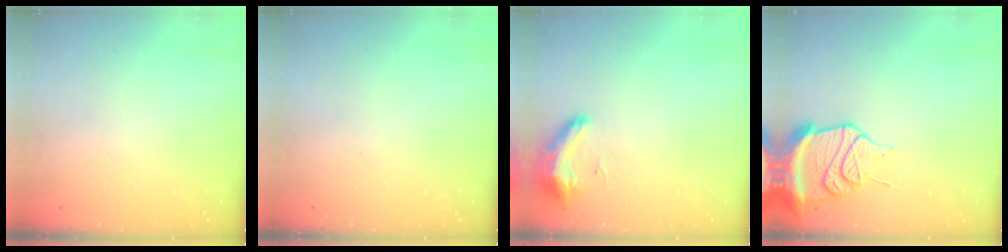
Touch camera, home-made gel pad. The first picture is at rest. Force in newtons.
{"total": 0.0}
{"total": 11.0, "press": 9.7, "slide": 5.3}
{"total": 15.7, "press": 14.5, "slide": 6.0}